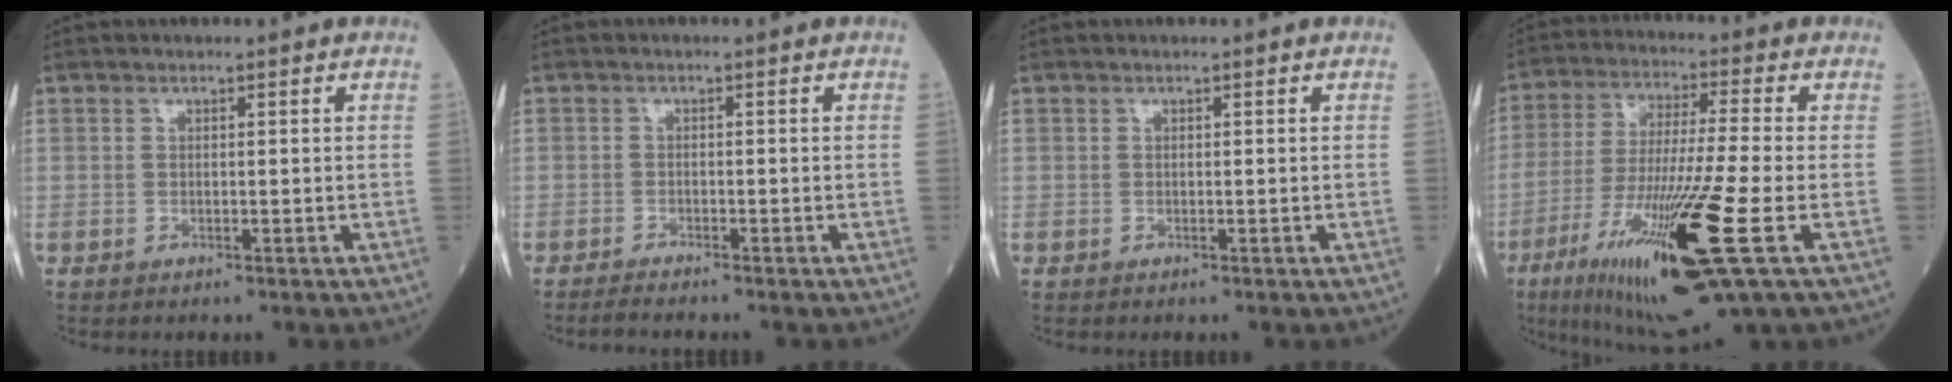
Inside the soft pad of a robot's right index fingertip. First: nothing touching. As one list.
[{"total": 1.8, "force": [-1.8, -0.2, 0.4], "torque": [-0.012, -0.006, -0.034]}, {"total": 0.0}, {"total": 19.6, "force": [-7.7, 0.5, 18.0], "torque": [-0.352, -0.051, -0.138]}]